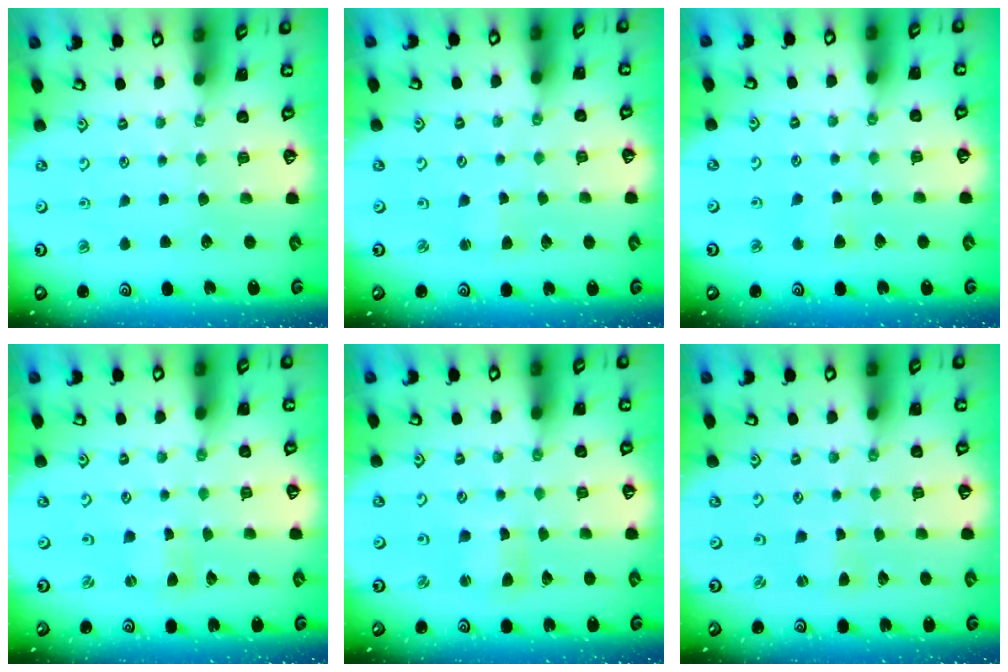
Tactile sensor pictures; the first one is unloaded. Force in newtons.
{"total": 2.1, "press": 2.1, "slide": 0.2}
{"total": 3.8, "press": 3.8, "slide": 0.6}
{"total": 0.0}
{"total": 2.9, "press": 2.9, "slide": 0.3}
{"total": 1.3, "press": 1.3, "slide": 0.4}